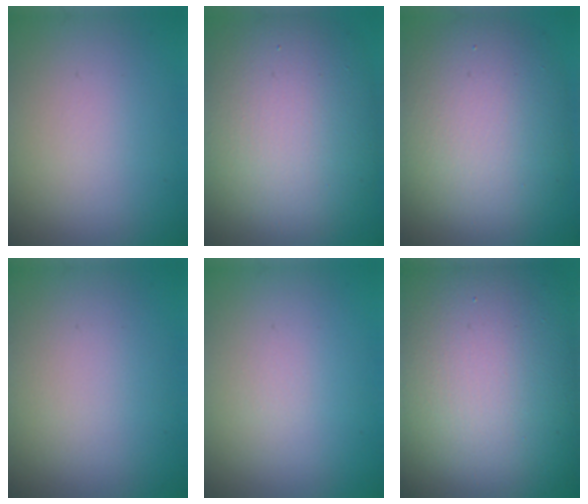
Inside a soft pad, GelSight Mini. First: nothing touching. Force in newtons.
{"total": 12.7, "press": 12.6, "slide": 0.8}
{"total": 10.4, "press": 10.4, "slide": 0.5}
{"total": 0.0}
{"total": 0.0}
{"total": 20.8, "press": 20.8, "slide": 0.9}